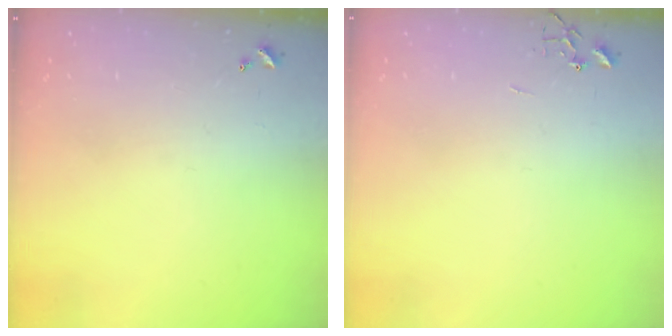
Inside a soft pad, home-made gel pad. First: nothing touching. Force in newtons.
{"total": 0.0}